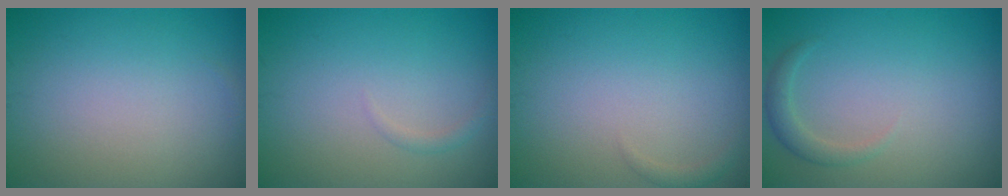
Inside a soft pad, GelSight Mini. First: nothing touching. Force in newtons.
{"total": 0.7, "press": 0.7, "slide": 0.1}
{"total": 0.7, "press": 0.7, "slide": 0.1}
{"total": 1.4, "press": 1.4, "slide": 0.1}